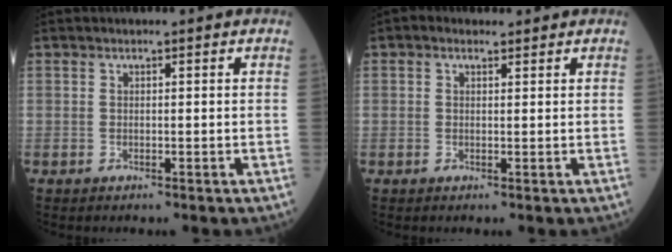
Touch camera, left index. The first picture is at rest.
{"total": 1.6, "force": [1.0, 1.0, 0.7], "torque": [-0.021, 0.015, 0.016]}